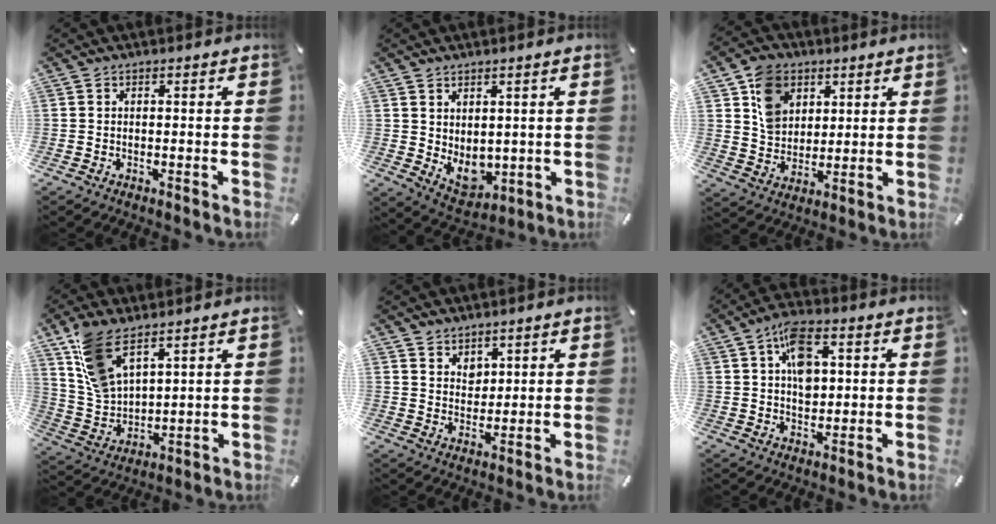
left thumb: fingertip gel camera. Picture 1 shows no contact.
{"total": 6.6, "force": [0.5, 5.5, 3.5], "torque": [-0.047, -0.009, 0.015]}
{"total": 10.1, "force": [4.6, 8.1, 3.9], "torque": [-0.070, -0.002, 0.088]}
{"total": 11.1, "force": [7.6, 5.1, 6.1], "torque": [-0.147, -0.026, 0.148]}
{"total": 4.8, "force": [3.3, 3.4, -0.3], "torque": [-0.001, -0.016, 0.063]}
{"total": 9.1, "force": [2.3, 5.9, 6.4], "torque": [-0.099, 0.003, 0.041]}